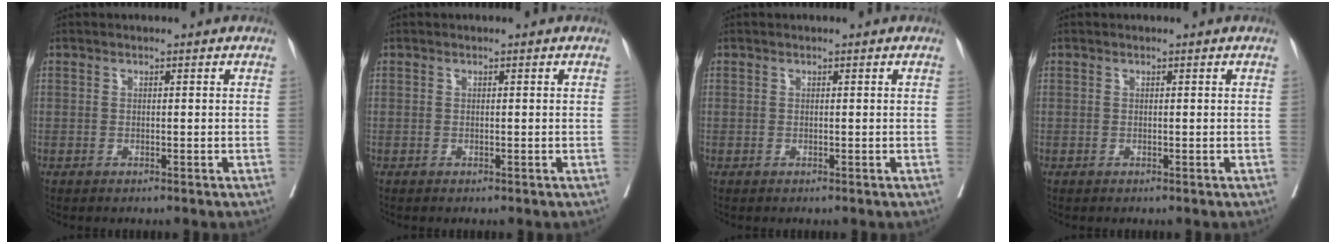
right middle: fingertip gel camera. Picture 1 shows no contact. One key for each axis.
{"total": 0.0}
{"total": 0.0}
{"total": 0.0}